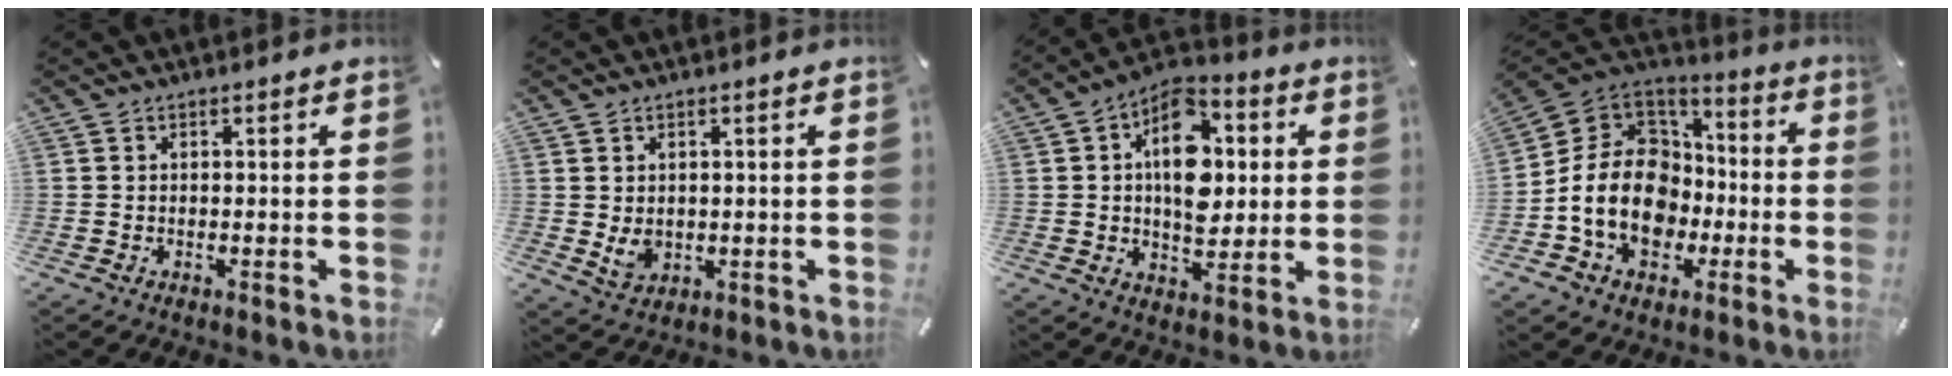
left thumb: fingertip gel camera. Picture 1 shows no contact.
{"total": 3.7, "force": [0.7, 3.1, 1.9], "torque": [-0.034, -0.002, 0.014]}
{"total": 15.0, "force": [2.3, 10.2, 10.8], "torque": [-0.169, -0.003, 0.041]}
{"total": 17.8, "force": [-3.2, 14.2, 10.2], "torque": [-0.224, 0.017, -0.054]}